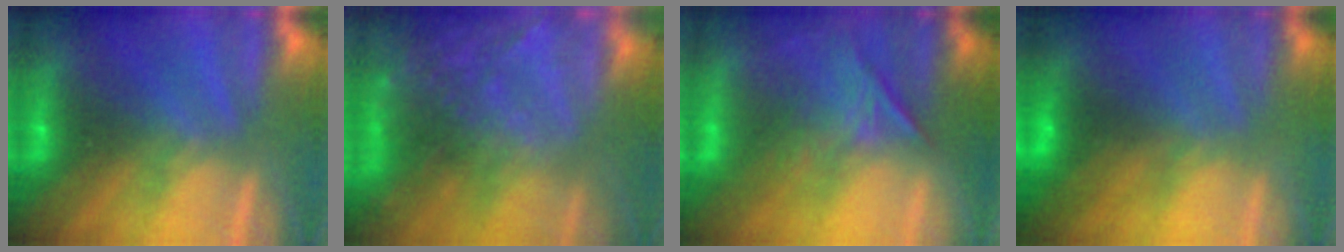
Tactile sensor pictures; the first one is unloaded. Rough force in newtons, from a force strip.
{"total": 8.8}
{"total": 1.2}
{"total": 2.9}